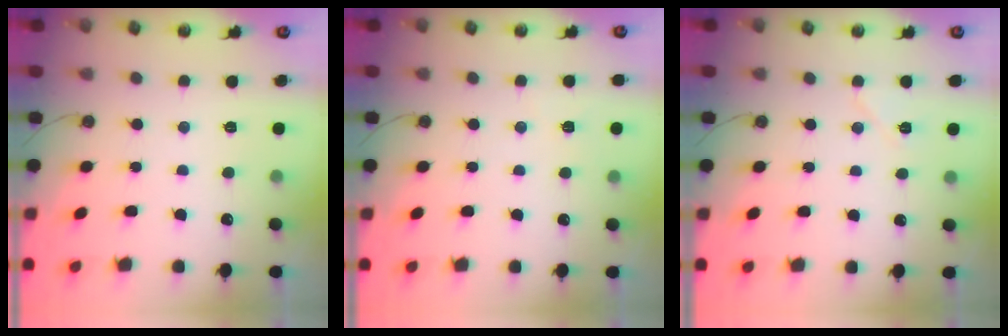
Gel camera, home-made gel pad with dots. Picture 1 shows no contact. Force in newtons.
{"total": 3.0, "press": 2.1, "slide": 2.2}
{"total": 5.2, "press": 4.8, "slide": 2.1}